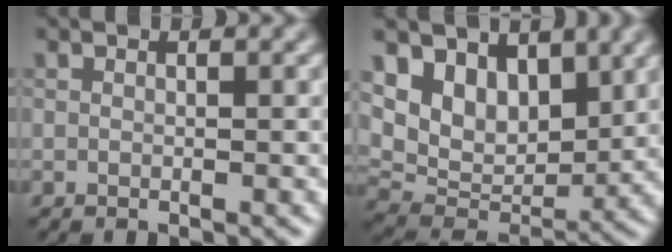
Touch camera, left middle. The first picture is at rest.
{"total": 6.6, "force": [3.5, 4.4, 3.3], "torque": [-0.060, -0.017, 0.057]}